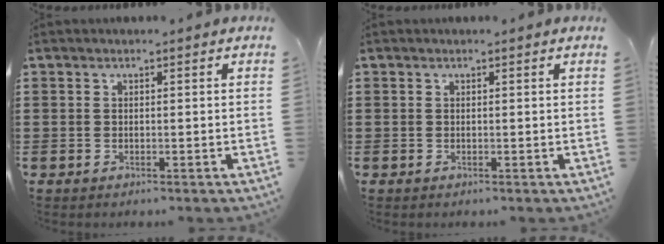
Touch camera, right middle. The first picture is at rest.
{"total": 0.0}